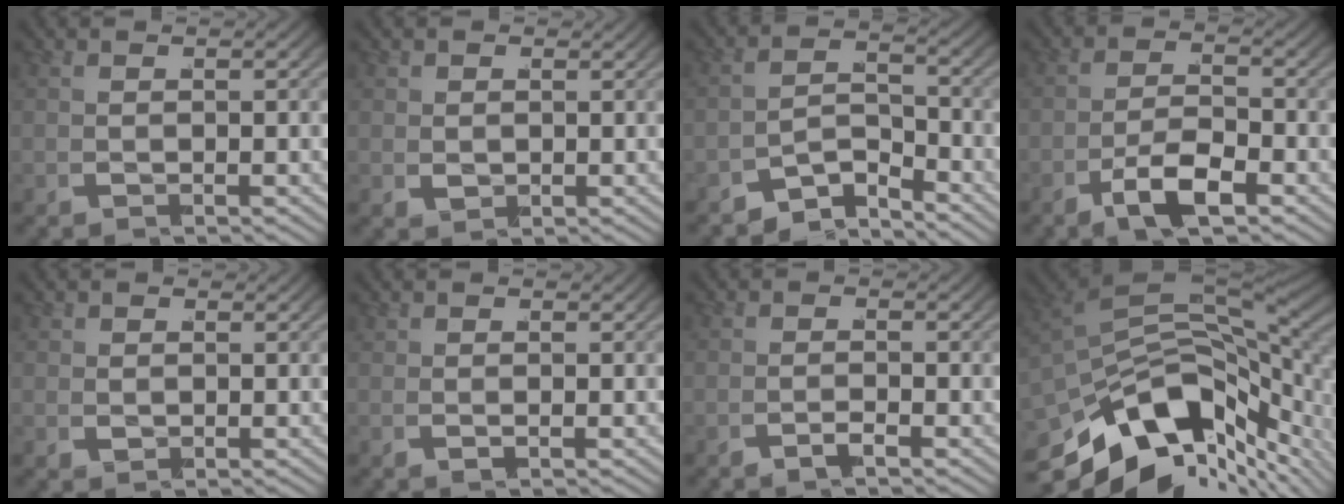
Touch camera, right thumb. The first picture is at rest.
{"total": 1.4, "force": [0.4, 1.2, 0.6], "torque": [-0.012, -0.012, 0.011]}
{"total": 5.0, "force": [-4.3, 2.2, 1.4], "torque": [-0.021, -0.018, -0.081]}
{"total": 3.9, "force": [-2.7, 1.5, 2.4], "torque": [-0.042, -0.010, -0.053]}
{"total": 0.9, "force": [0.5, 0.7, 0.2], "torque": [-0.005, -0.008, 0.012]}
{"total": 0.0}
{"total": 1.3, "force": [-1.3, -0.1, -0.2], "torque": [0.004, -0.005, -0.030]}
{"total": 15.5, "force": [-4.9, 9.2, 11.5], "torque": [-0.194, -0.036, -0.066]}